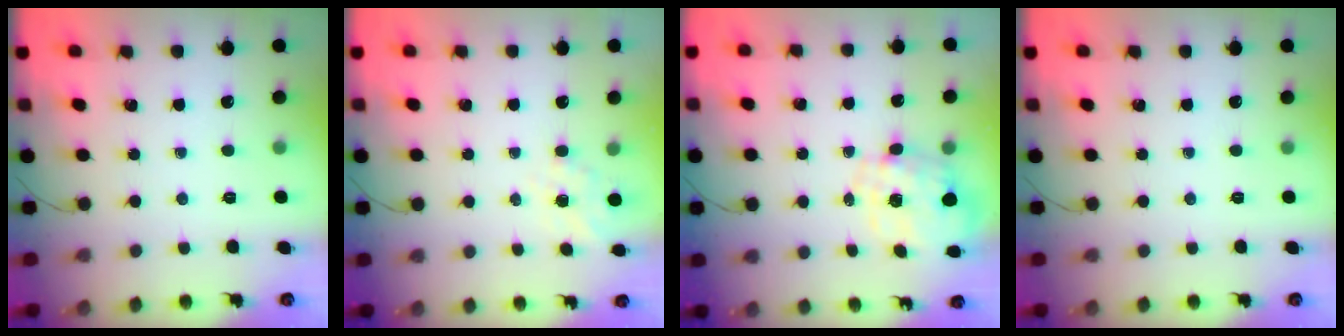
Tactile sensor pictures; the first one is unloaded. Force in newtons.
{"total": 5.3, "press": 5.2, "slide": 1.2}
{"total": 2.3, "press": 2.1, "slide": 1.1}
{"total": 0.0}